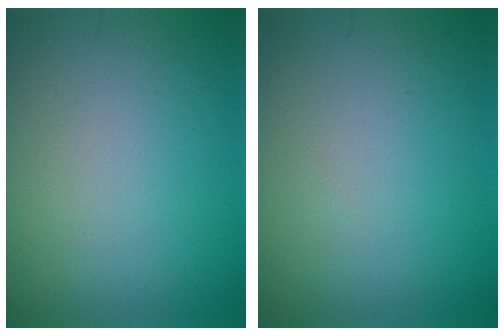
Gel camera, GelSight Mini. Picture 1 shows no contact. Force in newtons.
{"total": 0.0}